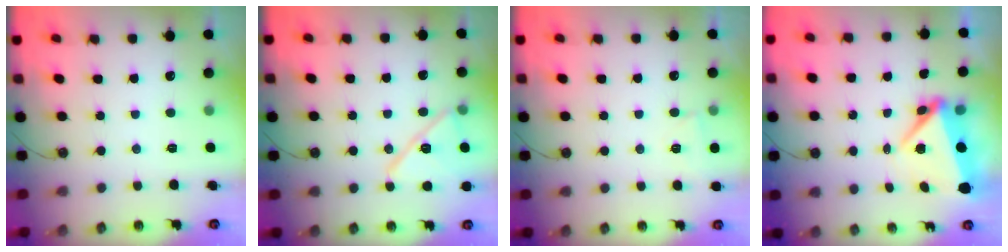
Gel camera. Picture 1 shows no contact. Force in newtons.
{"total": 13.5, "press": 13.4, "slide": 1.3}
{"total": 5.3, "press": 1.7, "slide": 5.1}
{"total": 6.3, "press": 5.9, "slide": 2.2}